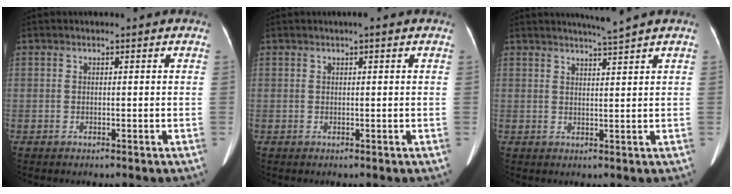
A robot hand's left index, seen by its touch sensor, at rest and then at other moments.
{"total": 0.9, "force": [0.4, 0.0, 0.7], "torque": [-0.013, 0.004, 0.005]}
{"total": 3.0, "force": [2.6, -1.3, 0.9], "torque": [-0.012, -0.009, 0.047]}